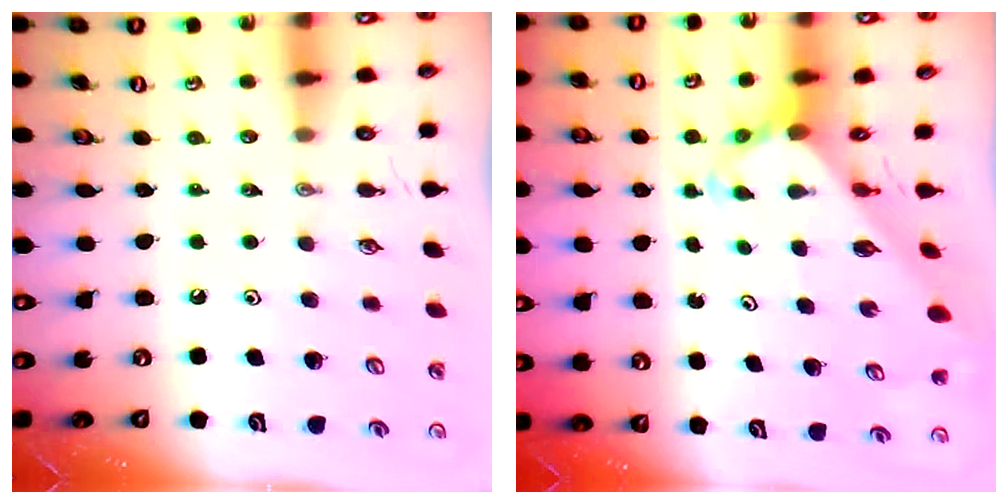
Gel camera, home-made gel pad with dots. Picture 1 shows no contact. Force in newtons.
{"total": 3.9, "press": 3.9, "slide": 0.2}